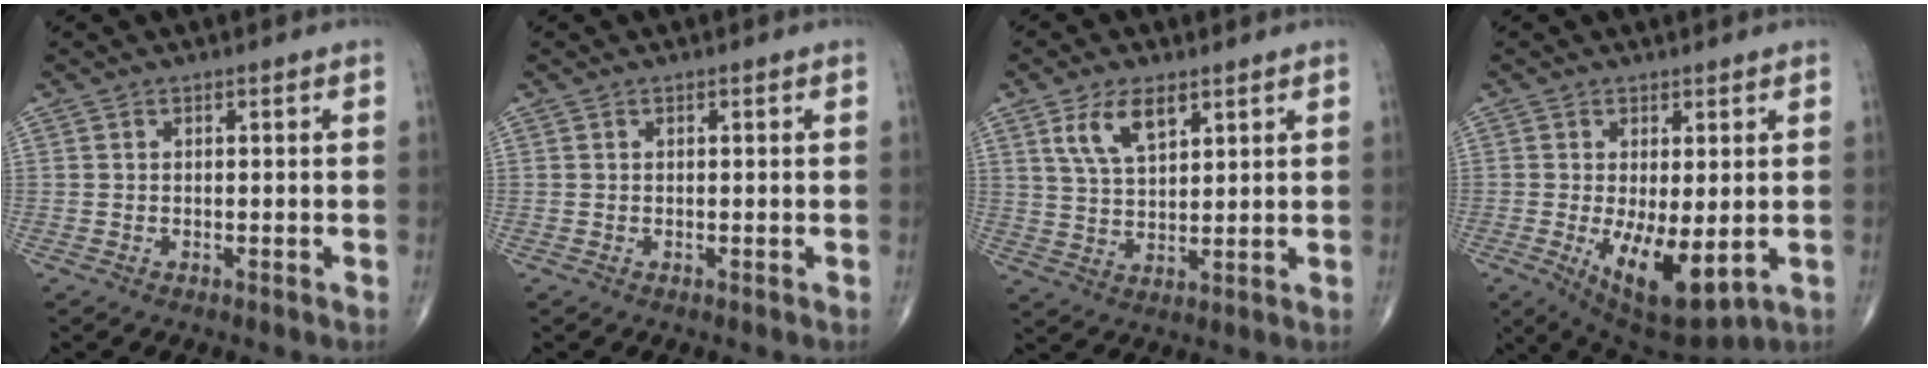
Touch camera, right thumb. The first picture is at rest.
{"total": 0.0}
{"total": 7.8, "force": [4.1, 3.7, 5.5], "torque": [-0.093, -0.018, 0.082]}
{"total": 11.1, "force": [-2.1, 4.6, 9.9], "torque": [-0.152, -0.026, -0.015]}